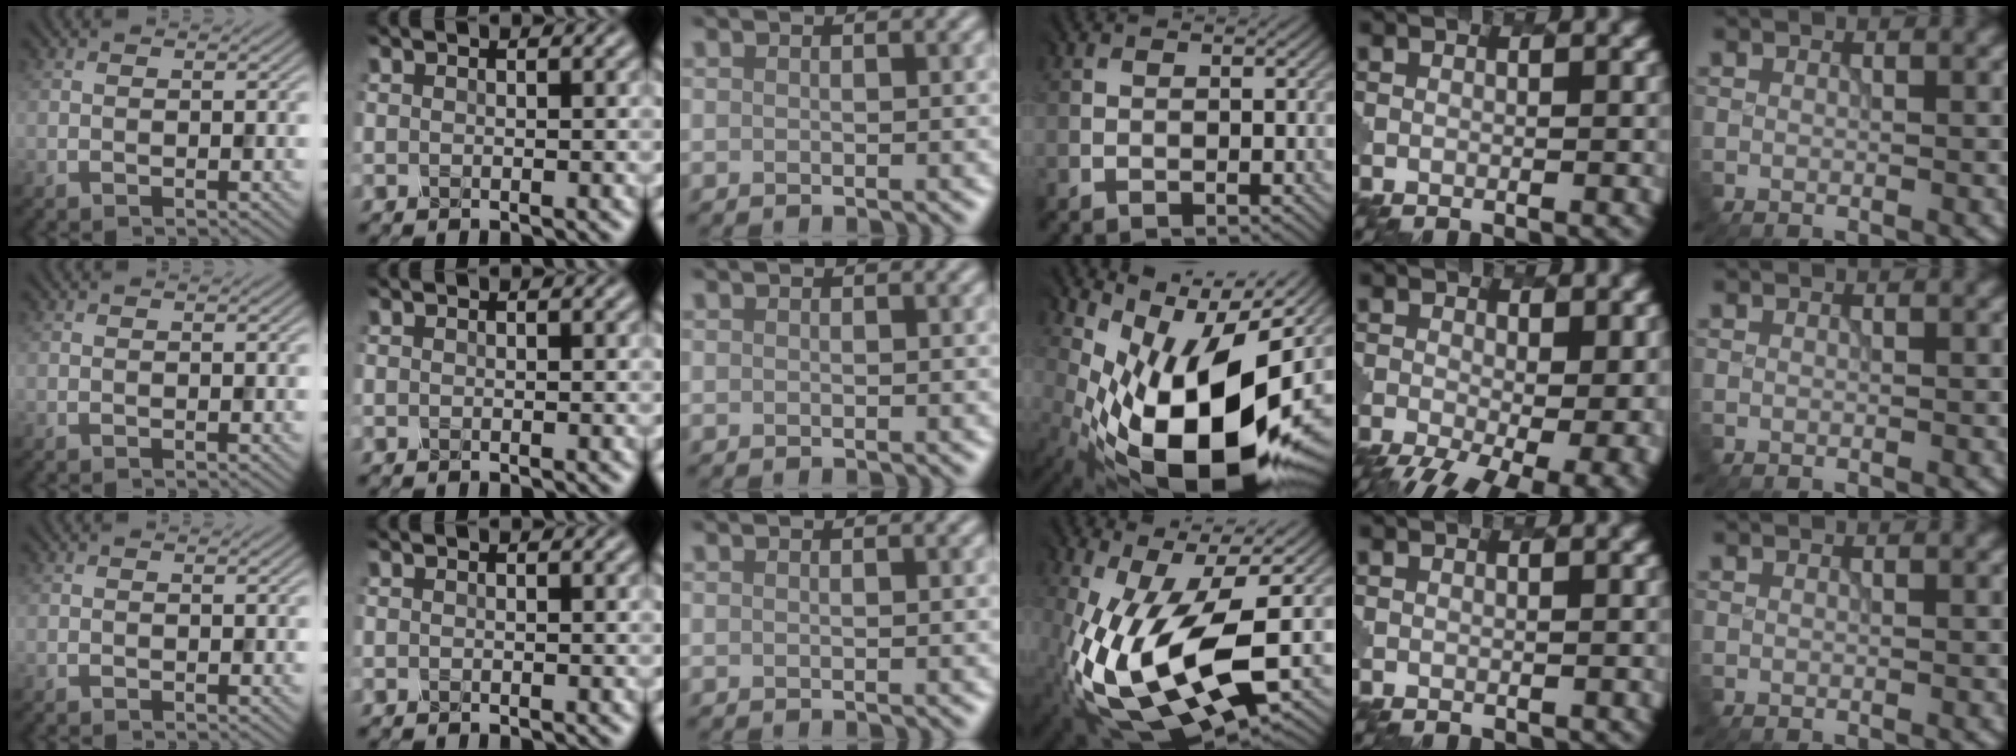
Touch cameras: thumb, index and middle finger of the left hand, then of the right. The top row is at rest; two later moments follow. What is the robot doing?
{"motion": "dispense", "object": "toothpaste"}